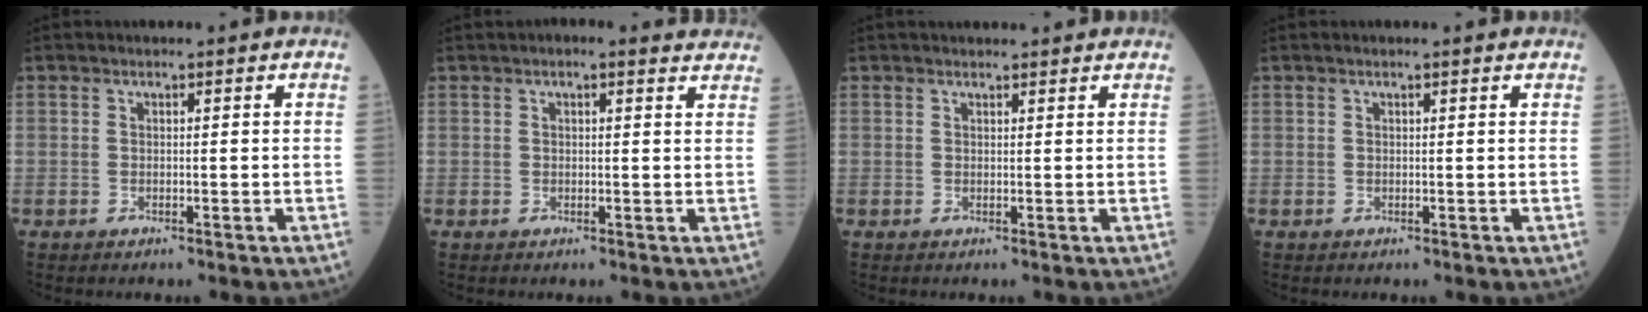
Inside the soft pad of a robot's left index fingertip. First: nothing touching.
{"total": 5.6, "force": [4.8, 1.2, 2.6], "torque": [-0.027, 0.016, 0.040]}
{"total": 5.2, "force": [4.9, 0.7, 1.6], "torque": [-0.015, 0.029, 0.057]}
{"total": 1.0, "force": [0.8, -0.1, 0.5], "torque": [-0.013, 0.005, 0.013]}